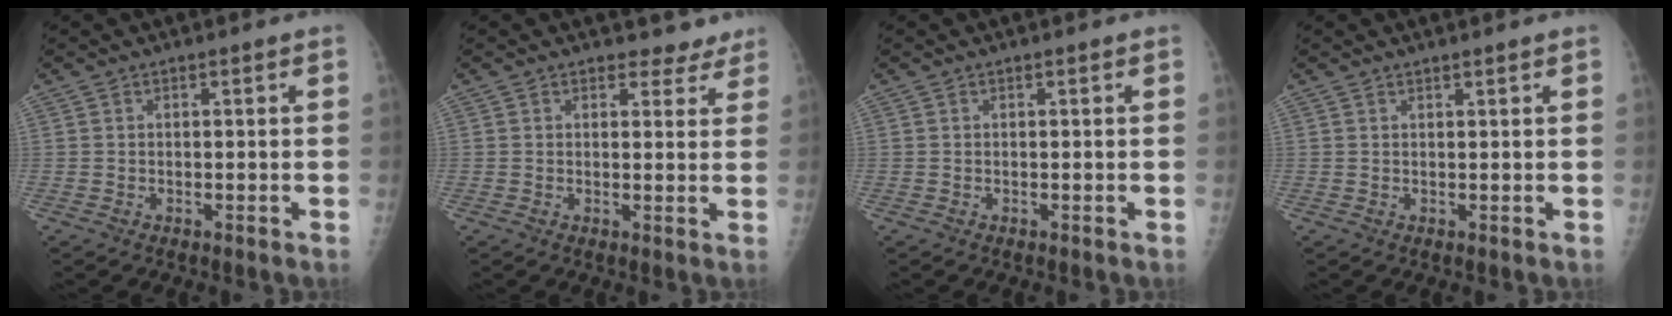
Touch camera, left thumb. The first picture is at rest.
{"total": 3.9, "force": [3.4, 2.1, 0.0], "torque": [0.027, -0.022, 0.027]}
{"total": 0.0}
{"total": 0.6, "force": [0.6, 0.0, 0.2], "torque": [-0.006, -0.004, 0.012]}